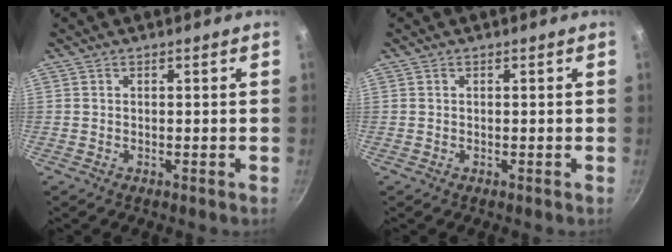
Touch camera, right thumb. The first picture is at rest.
{"total": 0.0}